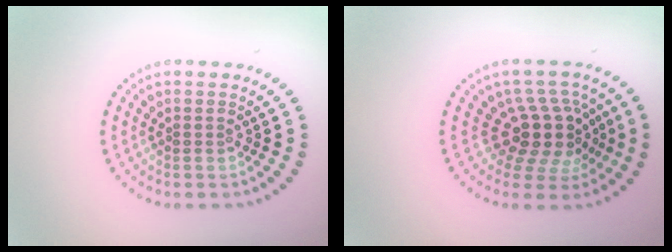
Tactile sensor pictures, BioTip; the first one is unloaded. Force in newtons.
{"total": 4.5, "press": 3.5, "slide": 2.9}